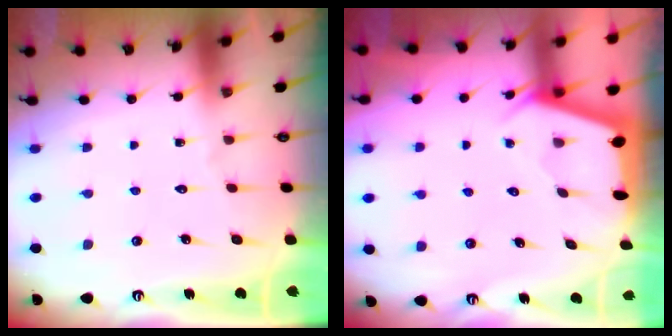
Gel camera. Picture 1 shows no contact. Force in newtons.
{"total": 2.3, "press": 2.3, "slide": 0.3}